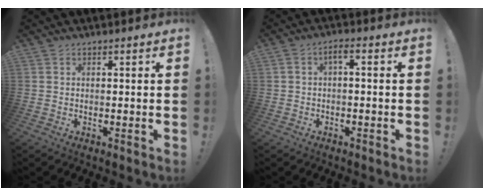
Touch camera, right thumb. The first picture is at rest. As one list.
[{"total": 2.9, "force": [-1.0, 0.9, 2.5], "torque": [-0.047, 0.006, -0.018]}]